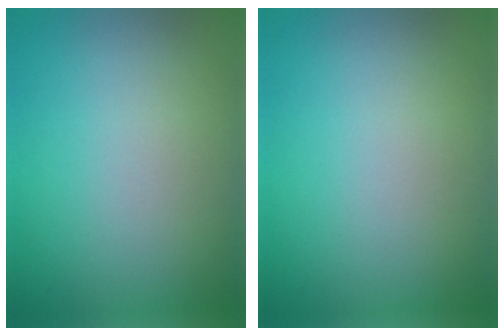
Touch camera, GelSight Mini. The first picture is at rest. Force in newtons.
{"total": 0.0}